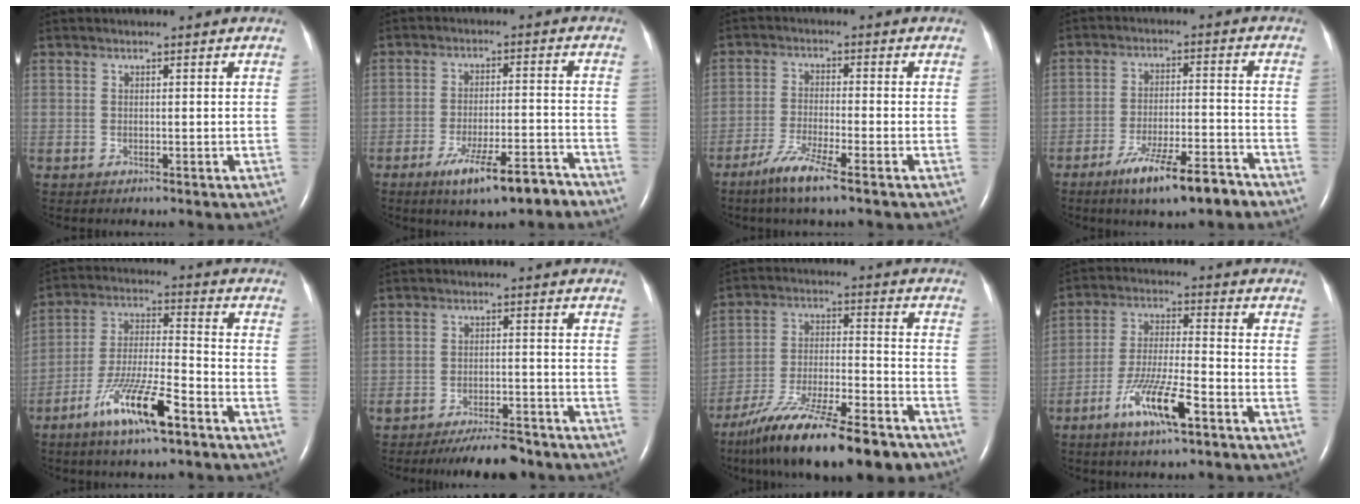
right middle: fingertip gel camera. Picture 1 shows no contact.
{"total": 9.4, "force": [-6.7, 1.5, 6.5], "torque": [-0.105, -0.009, -0.104]}
{"total": 6.1, "force": [-4.2, 0.0, 4.4], "torque": [-0.095, -0.016, -0.082]}
{"total": 10.0, "force": [-7.1, 1.4, 6.9], "torque": [-0.117, -0.013, -0.117]}
{"total": 12.0, "force": [-7.1, 1.6, 9.5], "torque": [-0.188, -0.016, -0.132]}
{"total": 7.9, "force": [-6.9, 2.0, 3.3], "torque": [-0.045, -0.007, -0.107]}
{"total": 20.2, "force": [-15.7, 3.3, 12.3], "torque": [-0.188, -0.017, -0.261]}
{"total": 9.9, "force": [-5.4, 1.2, 8.2], "torque": [-0.166, -0.012, -0.099]}